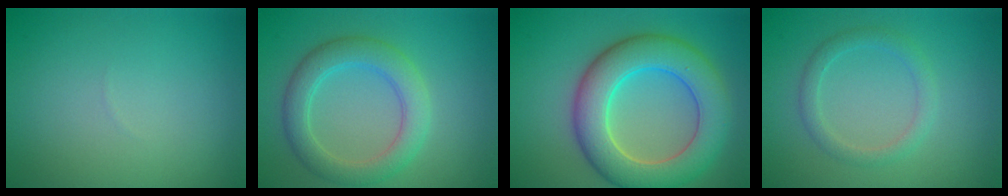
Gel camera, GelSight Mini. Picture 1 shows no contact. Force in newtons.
{"total": 4.3, "press": 4.3, "slide": 0.2}
{"total": 8.3, "press": 8.3, "slide": 0.6}
{"total": 1.9, "press": 1.9, "slide": 0.1}